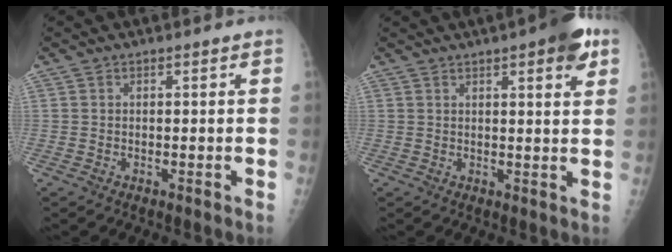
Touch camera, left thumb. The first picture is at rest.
{"total": 7.7, "force": [4.1, 2.0, 6.2], "torque": [-0.070, -0.011, 0.047]}